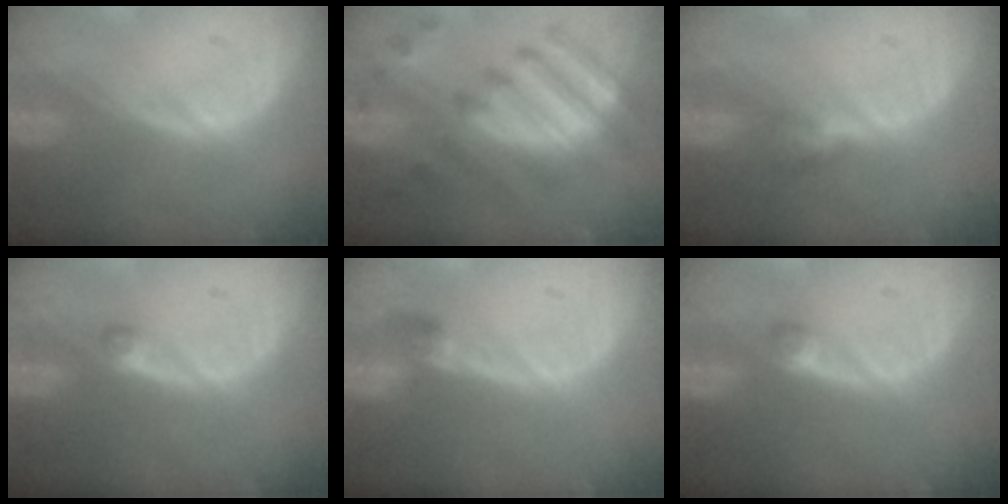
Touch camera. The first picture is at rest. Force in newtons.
{"total": 9.9, "press": 9.7, "slide": 2.2}
{"total": 2.6, "press": 2.5, "slide": 0.7}
{"total": 1.5, "press": 1.2, "slide": 0.8}
{"total": 2.6, "press": 2.6, "slide": 0.6}
{"total": 1.6, "press": 1.4, "slide": 0.8}